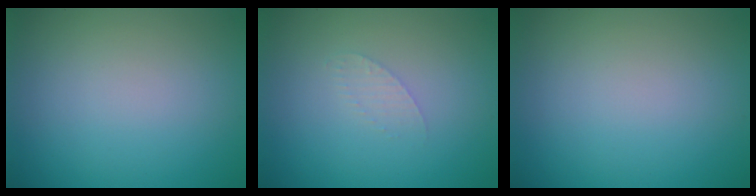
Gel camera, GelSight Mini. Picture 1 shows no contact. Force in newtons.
{"total": 1.0, "press": 1.0, "slide": 0.1}
{"total": 0.0}